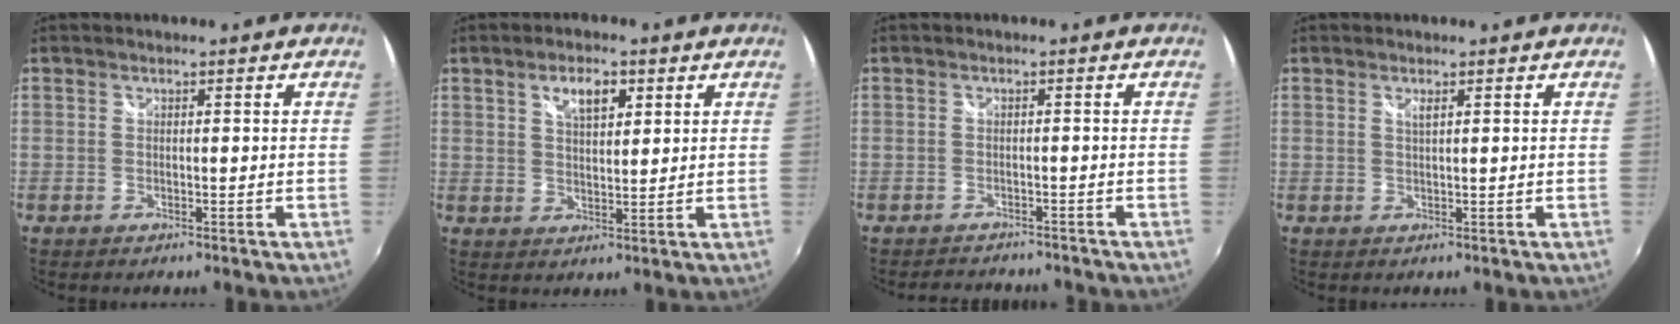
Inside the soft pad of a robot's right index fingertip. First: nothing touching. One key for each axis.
{"total": 5.5, "fx": 2.7, "fy": 2.4, "fz": 4.1, "tx": -0.066, "ty": 0.010, "tz": 0.047}
{"total": 4.9, "fx": -4.5, "fy": 1.6, "fz": 1.2, "tx": -0.029, "ty": -0.006, "tz": -0.064}
{"total": 0.9, "fx": 0.5, "fy": 0.0, "fz": 0.8, "tx": -0.014, "ty": 0.000, "tz": 0.009}